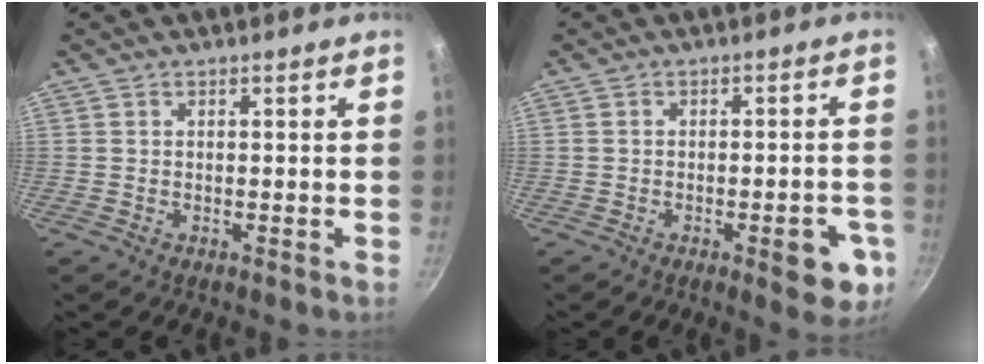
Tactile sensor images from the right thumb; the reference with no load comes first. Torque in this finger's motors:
{"motor_torque": [1.25, 0.84, -0.19, 0.08, 0.19]}